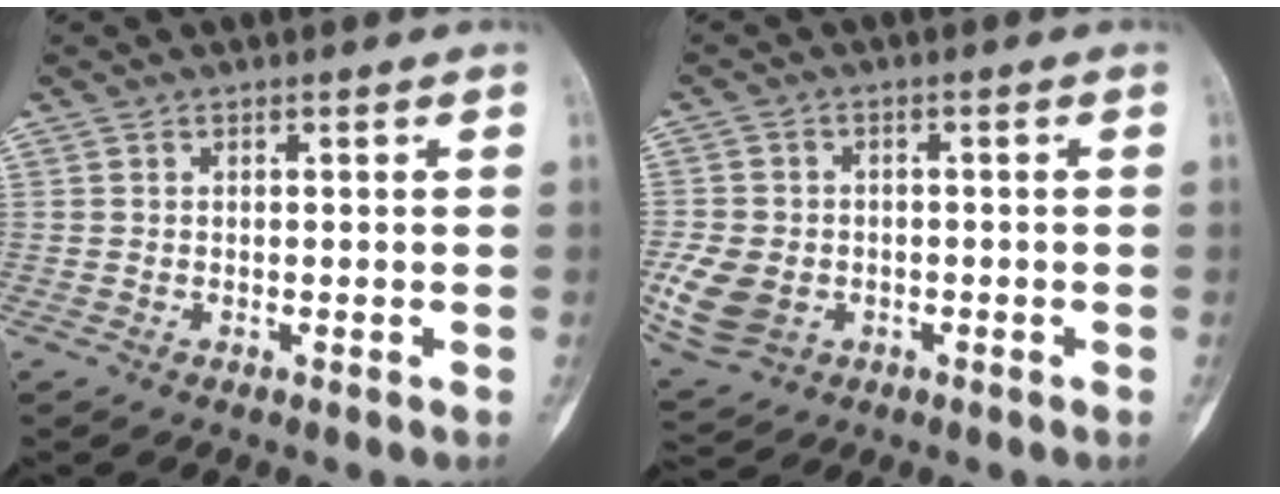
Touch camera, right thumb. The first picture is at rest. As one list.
[{"total": 8.8, "force": [-2.2, 6.9, 5.0], "torque": [-0.094, 0.007, -0.031]}]